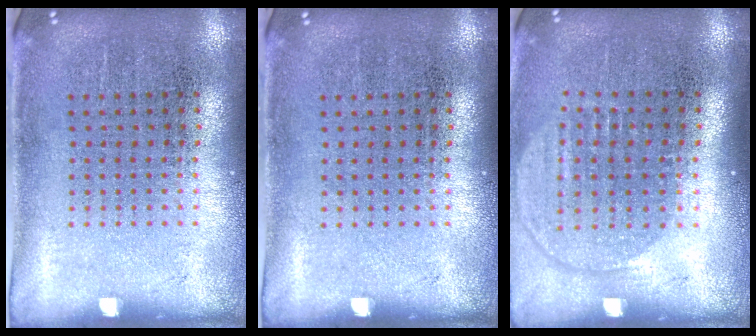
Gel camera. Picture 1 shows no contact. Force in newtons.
{"total": 0.0}
{"total": 1.5, "press": 1.3, "slide": 0.7}